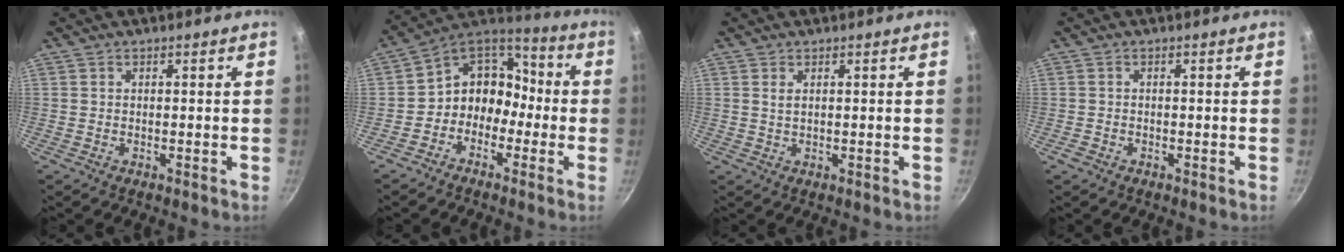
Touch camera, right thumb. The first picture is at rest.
{"total": 10.8, "force": [-3.2, 9.2, 4.8], "torque": [-0.028, 0.066, -0.079]}
{"total": 1.3, "force": [0.5, 0.6, 1.1], "torque": [-0.021, 0.000, 0.009]}
{"total": 1.1, "force": [-0.7, 0.7, 0.5], "torque": [-0.014, 0.004, -0.013]}